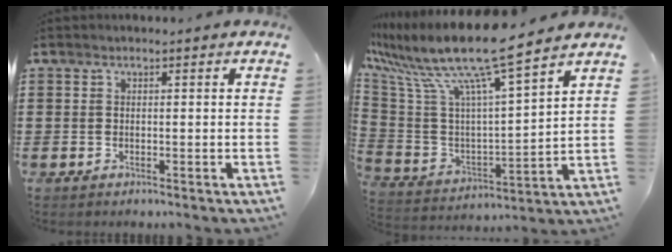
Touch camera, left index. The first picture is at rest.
{"total": 13.0, "force": [10.3, 0.4, 7.9], "torque": [-0.191, -0.071, 0.173]}